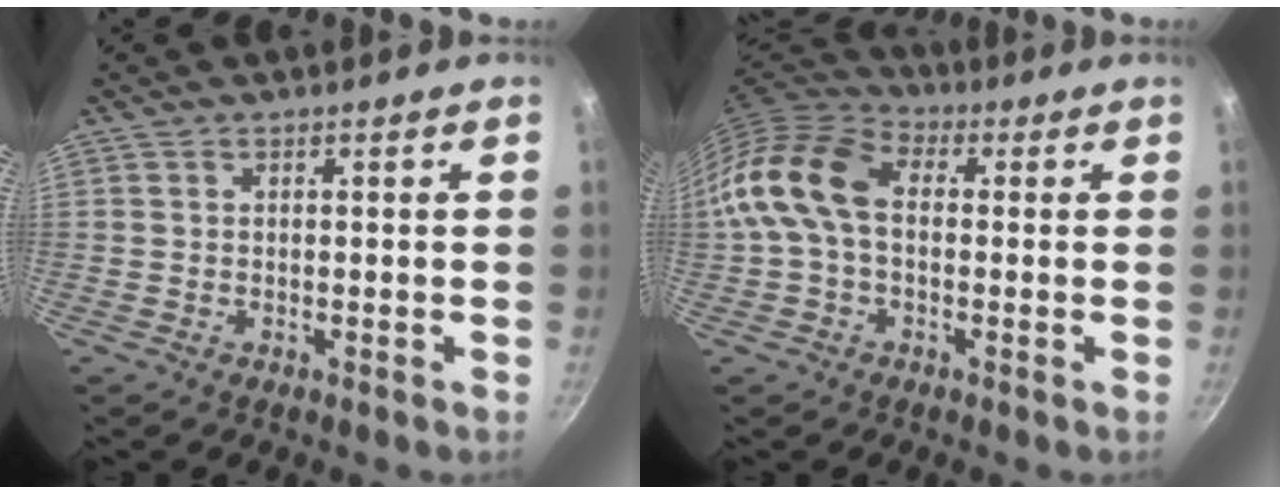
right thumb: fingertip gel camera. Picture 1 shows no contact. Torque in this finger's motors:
{"motor_torque": [-0.43, 1.19, 0.87, -0.79, 0.20]}